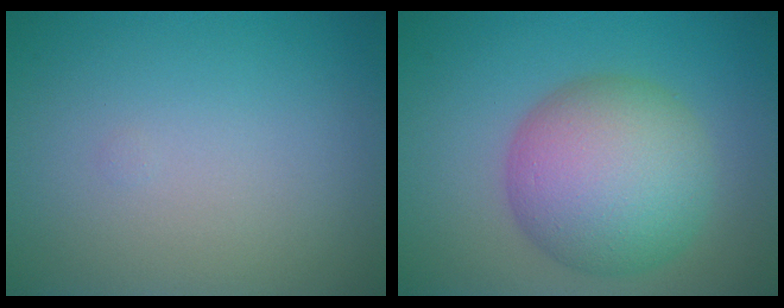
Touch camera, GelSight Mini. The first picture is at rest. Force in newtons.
{"total": 9.1, "press": 9.1, "slide": 0.3}